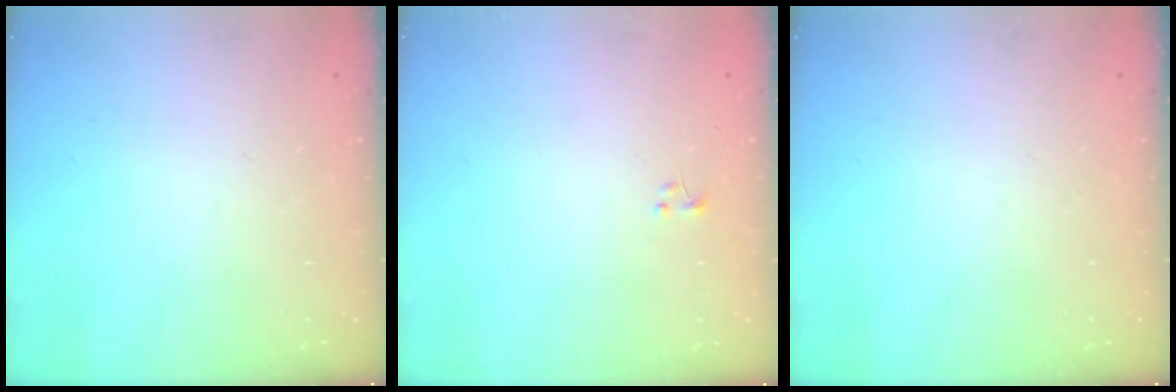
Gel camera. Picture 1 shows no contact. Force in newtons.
{"total": 0.0}
{"total": 0.0}